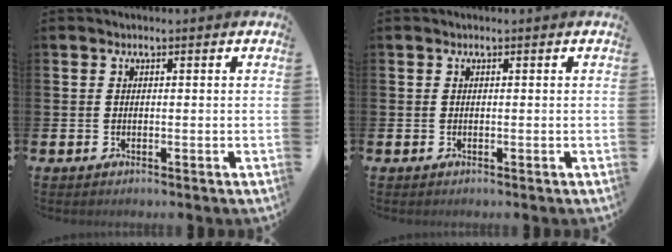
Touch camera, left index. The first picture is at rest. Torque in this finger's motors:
{"motor_torque": [-0.05, -0.02, 0.00, 0.00]}